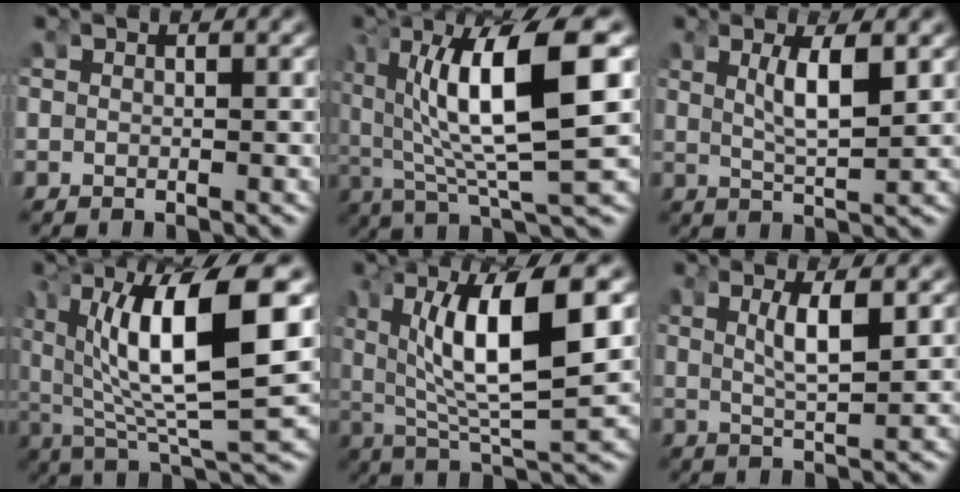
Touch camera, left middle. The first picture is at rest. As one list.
[{"total": 10.8, "force": [1.1, 3.5, 10.2], "torque": [-0.178, 0.002, 0.023]}, {"total": 3.5, "force": [1.0, 0.1, 3.3], "torque": [-0.054, -0.010, 0.028]}, {"total": 12.0, "force": [1.3, 4.3, 11.2], "torque": [-0.192, -0.001, 0.030]}, {"total": 9.7, "force": [2.0, 3.2, 8.9], "torque": [-0.162, 0.000, 0.044]}, {"total": 3.1, "force": [0.9, -0.2, 3.0], "torque": [-0.051, -0.009, 0.026]}]